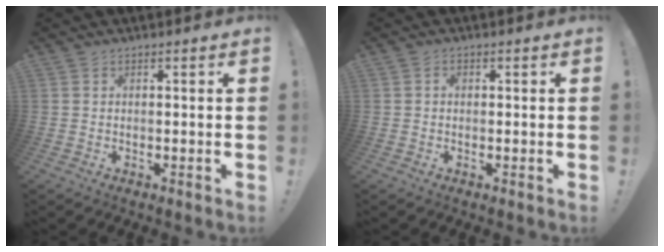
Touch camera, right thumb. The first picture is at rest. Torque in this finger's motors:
{"motor_torque": [0.19, -0.05, 0.11, 0.15, -0.02]}